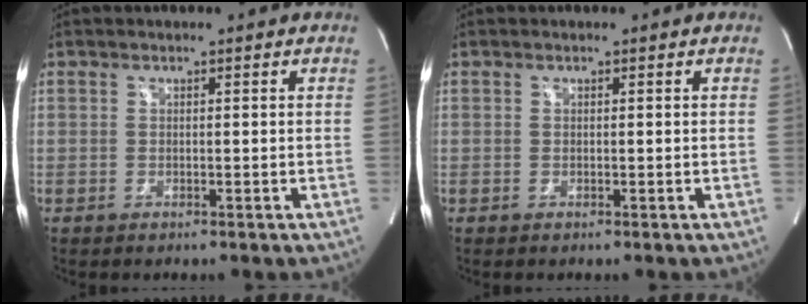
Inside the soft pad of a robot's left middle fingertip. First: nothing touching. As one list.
[{"total": 0.0}]